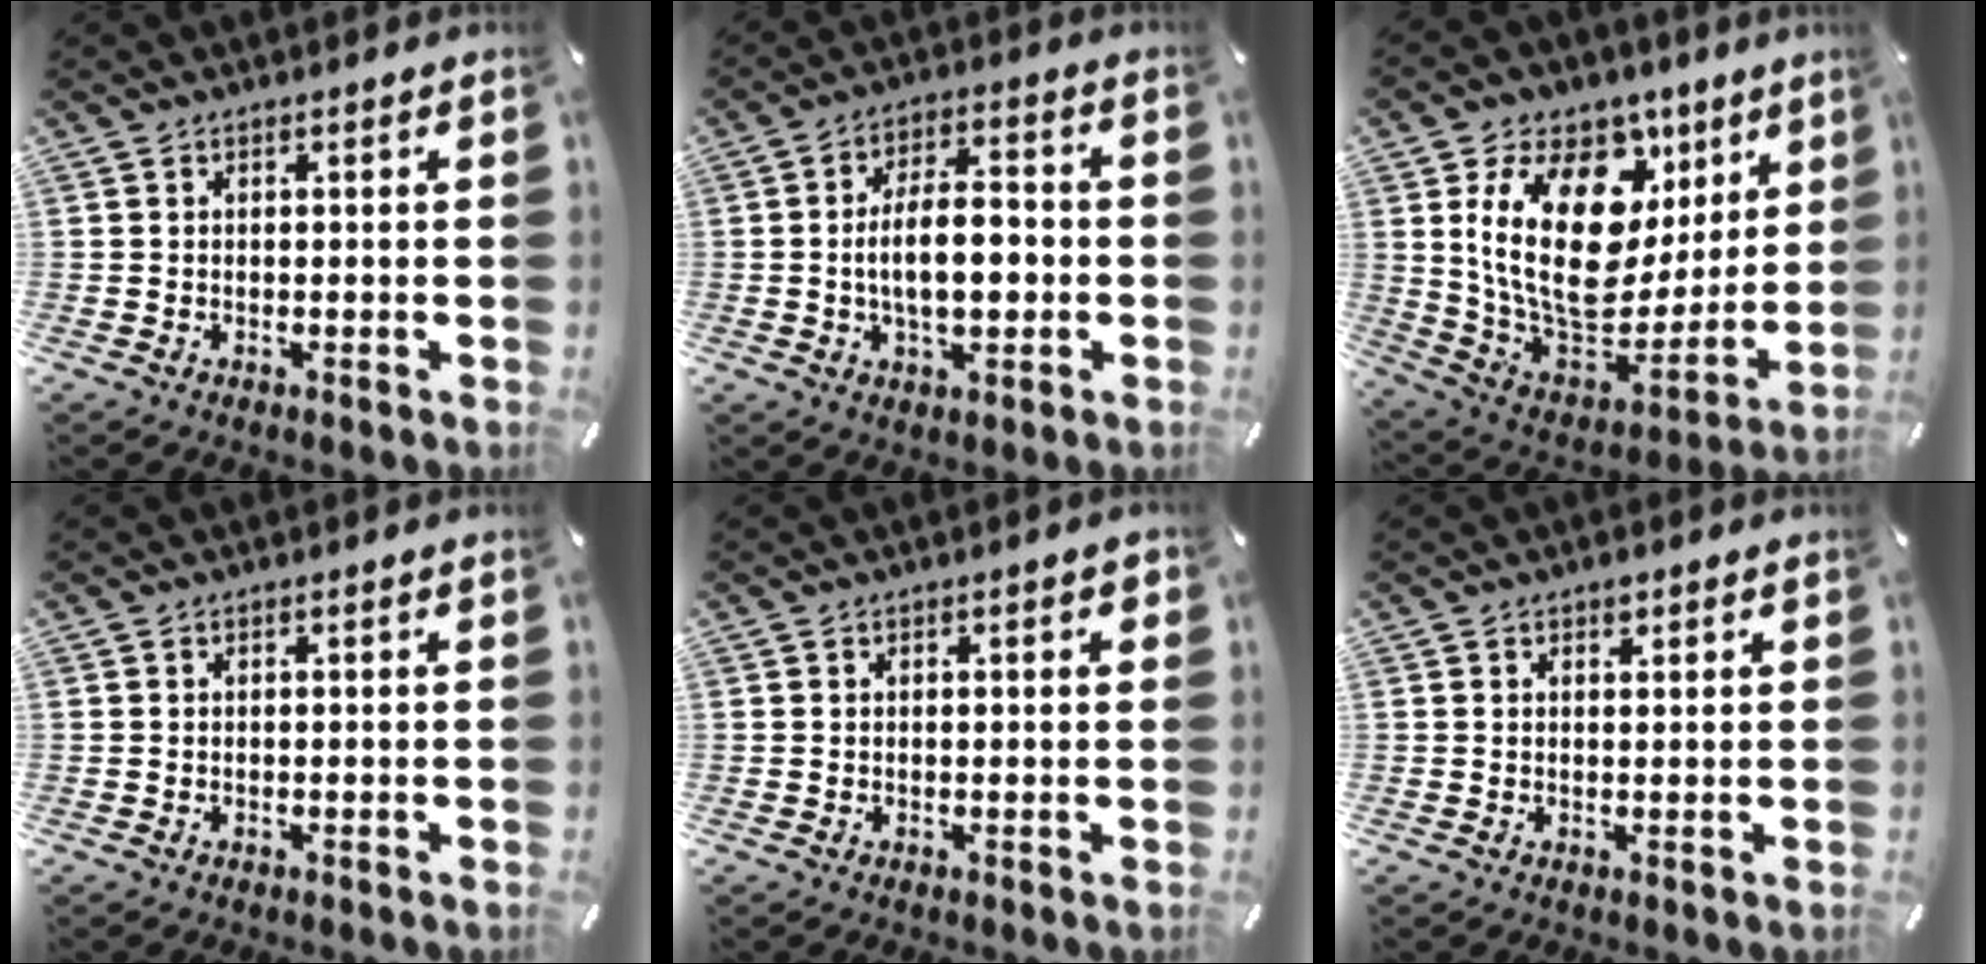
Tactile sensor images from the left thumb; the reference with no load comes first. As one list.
[{"total": 10.7, "force": [-1.4, 5.8, 8.9], "torque": [-0.149, 0.006, -0.032]}, {"total": 23.2, "force": [7.5, 15.9, 15.2], "torque": [-0.275, -0.050, 0.134]}, {"total": 0.0}, {"total": 1.2, "force": [0.3, 0.3, 1.1], "torque": [-0.013, -0.001, 0.003]}, {"total": 1.4, "force": [0.9, 0.8, 0.9], "torque": [-0.011, -0.002, 0.014]}]